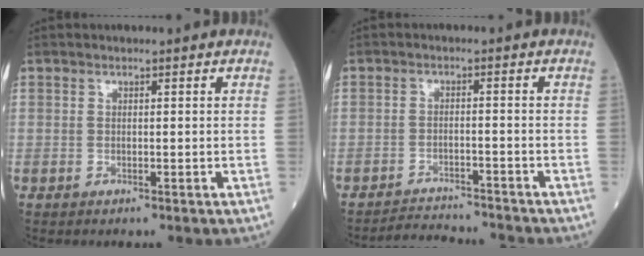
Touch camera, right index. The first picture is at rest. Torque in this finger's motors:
{"motor_torque": [0.00, -0.03, -0.23, -0.02]}